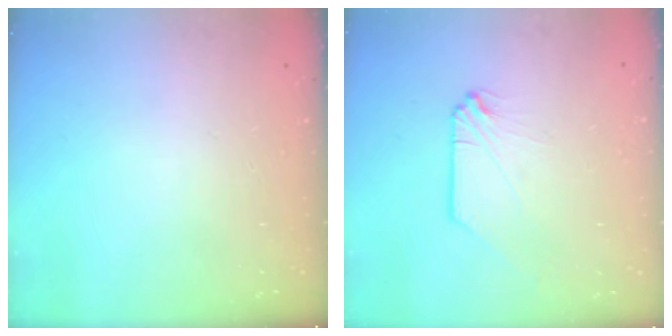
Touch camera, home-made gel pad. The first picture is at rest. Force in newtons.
{"total": 0.0}